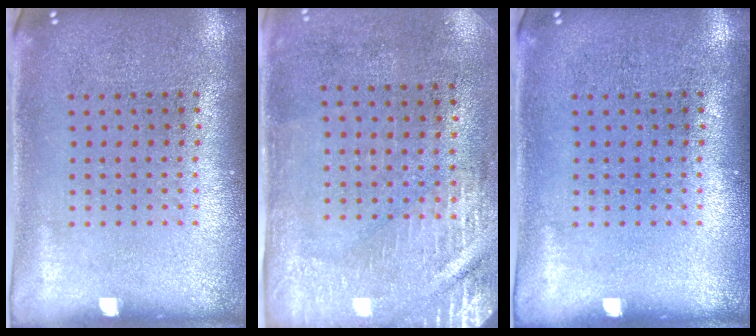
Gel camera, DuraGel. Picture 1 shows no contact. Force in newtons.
{"total": 2.9, "press": 2.5, "slide": 1.4}
{"total": 0.0}